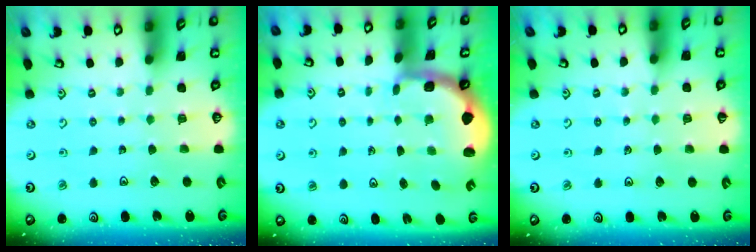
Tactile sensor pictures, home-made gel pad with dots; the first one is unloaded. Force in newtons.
{"total": 2.0, "press": 1.8, "slide": 0.9}
{"total": 2.1, "press": 2.1, "slide": 0.4}